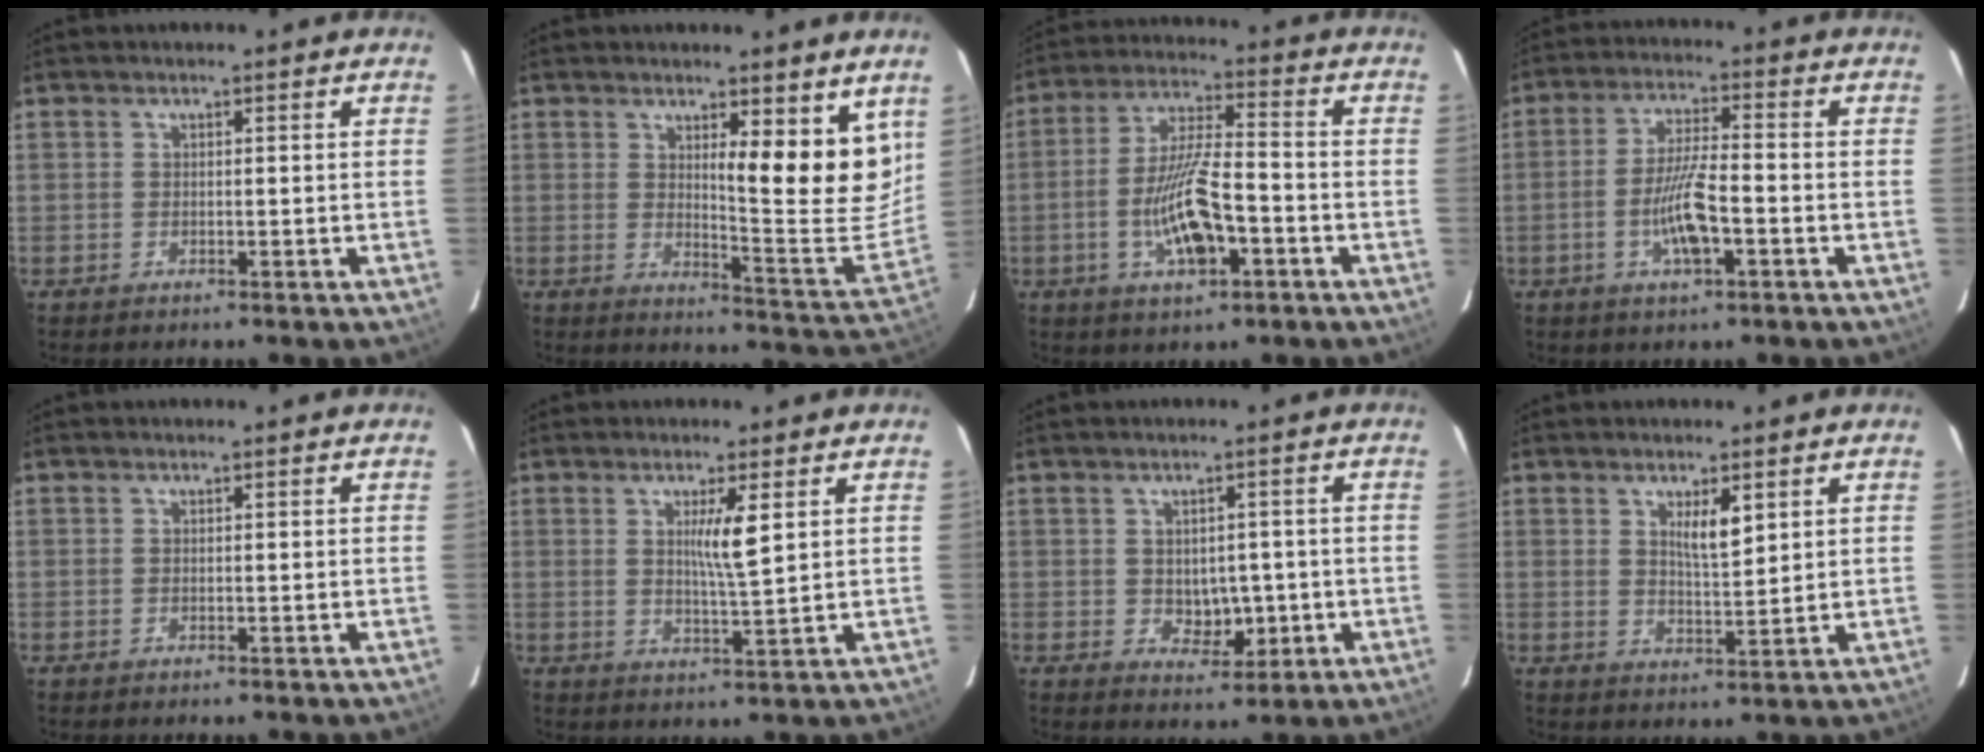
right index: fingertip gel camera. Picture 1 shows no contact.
{"total": 11.2, "force": [5.6, 2.2, 9.5], "torque": [-0.113, -0.025, 0.084]}
{"total": 11.4, "force": [-3.5, 2.9, 10.4], "torque": [-0.204, 0.004, -0.060]}
{"total": 7.8, "force": [-2.4, 1.4, 7.3], "torque": [-0.141, 0.002, -0.045]}
{"total": 0.0}
{"total": 4.9, "force": [1.6, -0.2, 4.6], "torque": [-0.081, -0.009, 0.028]}
{"total": 4.7, "force": [-0.5, 3.3, 3.4], "torque": [-0.039, 0.002, 0.004]}
{"total": 4.3, "force": [2.0, 0.9, 3.7], "torque": [-0.065, -0.005, 0.039]}